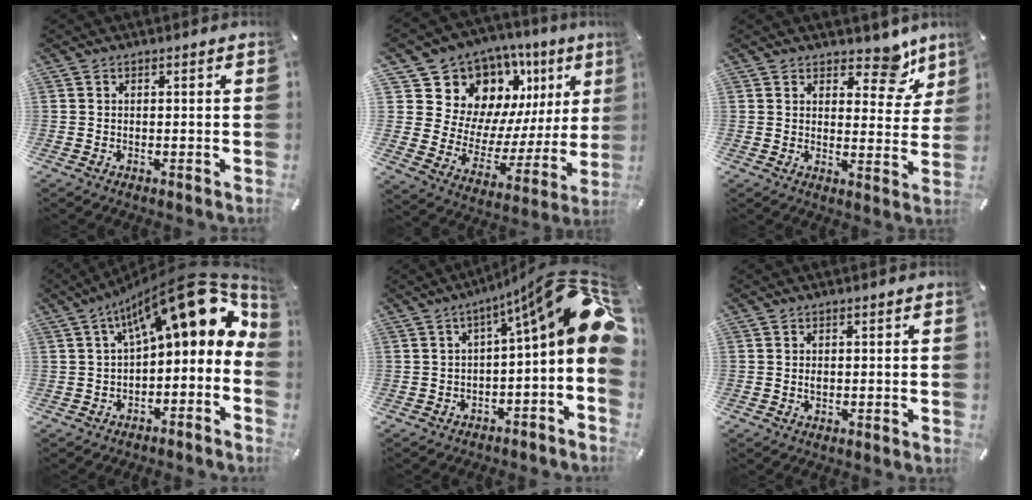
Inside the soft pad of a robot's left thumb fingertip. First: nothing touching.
{"total": 14.1, "force": [10.1, 9.2, 3.3], "torque": [-0.041, -0.110, 0.188]}
{"total": 9.3, "force": [6.9, 4.7, 4.1], "torque": [-0.022, -0.054, 0.113]}
{"total": 19.5, "force": [9.1, 7.6, 15.5], "torque": [-0.220, -0.064, 0.153]}
{"total": 17.1, "force": [6.0, 3.4, 15.7], "torque": [-0.217, -0.051, 0.094]}
{"total": 0.6, "force": [0.3, 0.3, 0.5], "torque": [-0.011, 0.002, 0.004]}